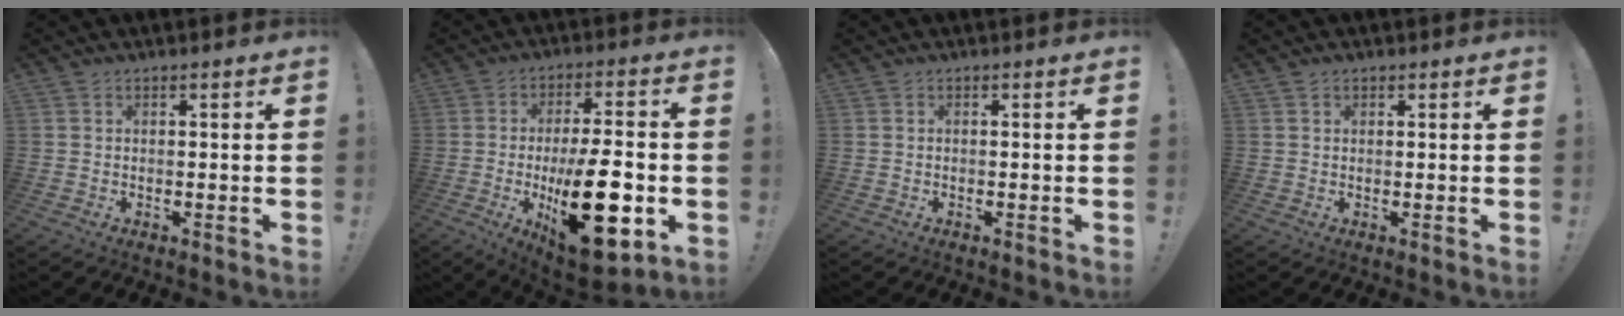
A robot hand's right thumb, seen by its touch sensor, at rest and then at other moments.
{"total": 23.0, "force": [-4.9, 8.9, 20.6], "torque": [-0.329, 0.009, -0.066]}
{"total": 0.0}
{"total": 0.9, "force": [0.7, 0.5, 0.3], "torque": [0.001, -0.002, 0.012]}